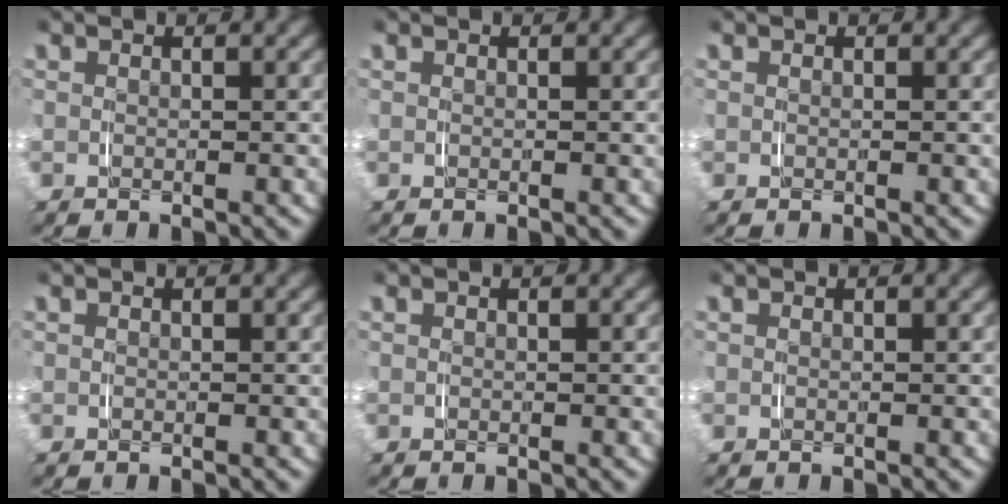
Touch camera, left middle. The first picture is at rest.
{"total": 0.0}
{"total": 0.0}
{"total": 0.0}
{"total": 0.0}
{"total": 0.0}